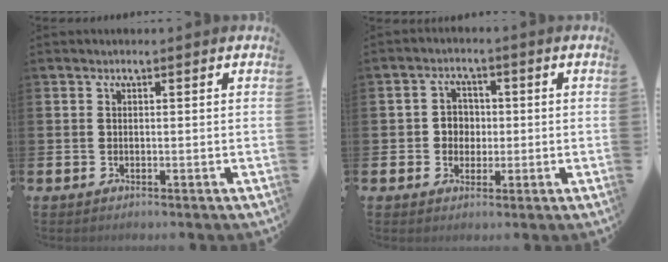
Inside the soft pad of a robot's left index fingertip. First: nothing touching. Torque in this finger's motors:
{"motor_torque": [0.20, 0.16, 0.07, 0.03]}